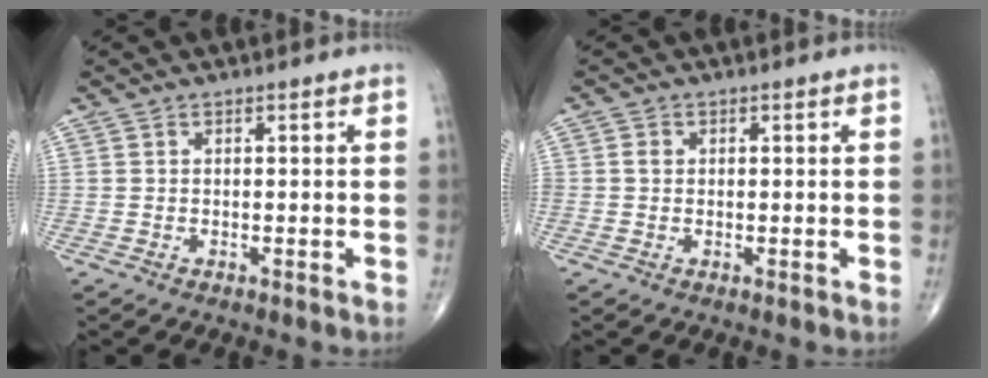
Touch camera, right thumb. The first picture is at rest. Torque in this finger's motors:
{"motor_torque": [-0.18, 0.51, 1.02, -0.46, 0.16]}